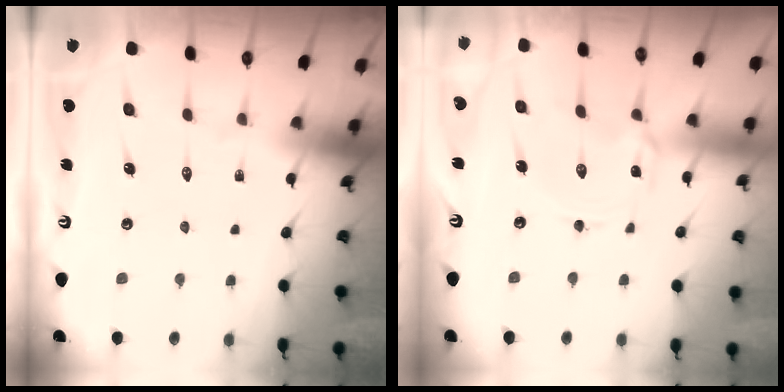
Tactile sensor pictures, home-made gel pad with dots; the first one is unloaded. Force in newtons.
{"total": 2.4, "press": 2.4, "slide": 0.3}